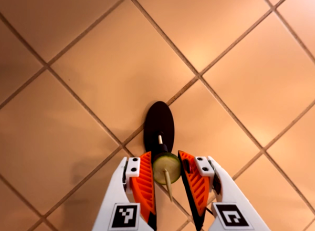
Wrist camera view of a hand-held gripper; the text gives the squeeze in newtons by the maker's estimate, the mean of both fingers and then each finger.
{"total": 7.5, "left": 7.5, "right": 7.5}